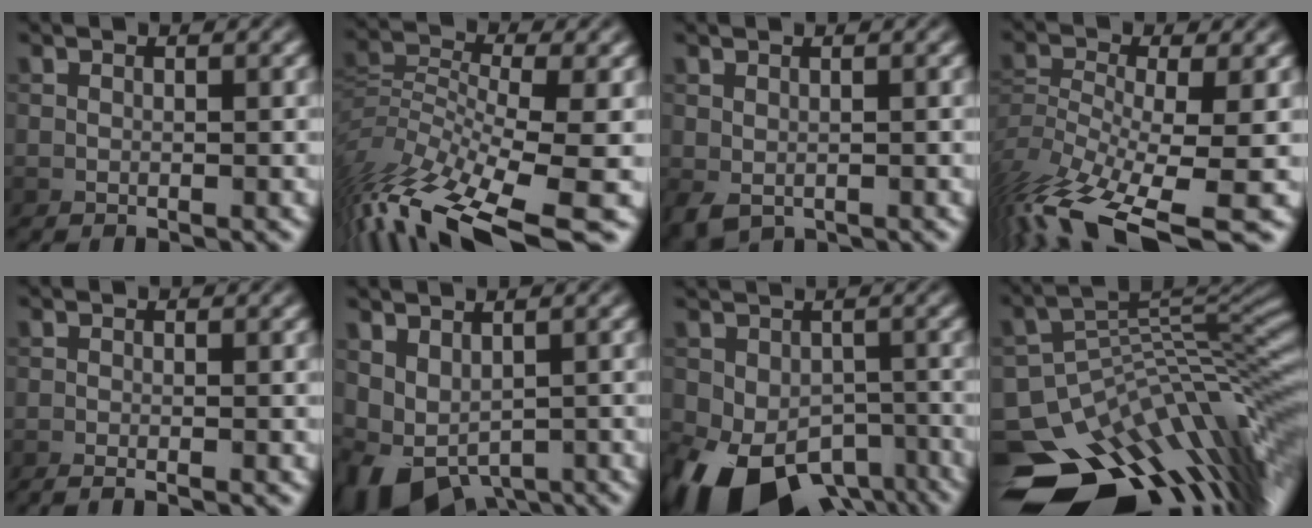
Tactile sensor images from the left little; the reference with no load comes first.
{"total": 12.4, "force": [-6.6, 4.0, 9.7], "torque": [-0.203, 0.008, -0.113]}
{"total": 1.6, "force": [-0.5, 1.2, 1.0], "torque": [-0.030, -0.011, -0.004]}
{"total": 11.7, "force": [-8.2, 3.3, 7.8], "torque": [-0.169, -0.014, -0.137]}
{"total": 1.6, "force": [-1.1, 0.4, 1.1], "torque": [-0.004, -0.005, -0.022]}
{"total": 5.2, "force": [-0.5, 3.4, 3.9], "torque": [-0.072, -0.016, 0.004]}
{"total": 13.7, "force": [-7.4, 8.4, 7.9], "torque": [-0.130, -0.034, -0.097]}
{"total": 14.6, "force": [-8.7, 6.8, 9.6], "torque": [-0.153, 0.002, -0.130]}